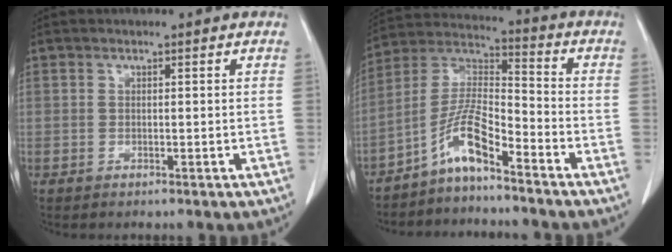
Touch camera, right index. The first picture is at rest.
{"total": 8.3, "force": [-5.6, 1.2, 6.0], "torque": [-0.129, 0.015, -0.111]}